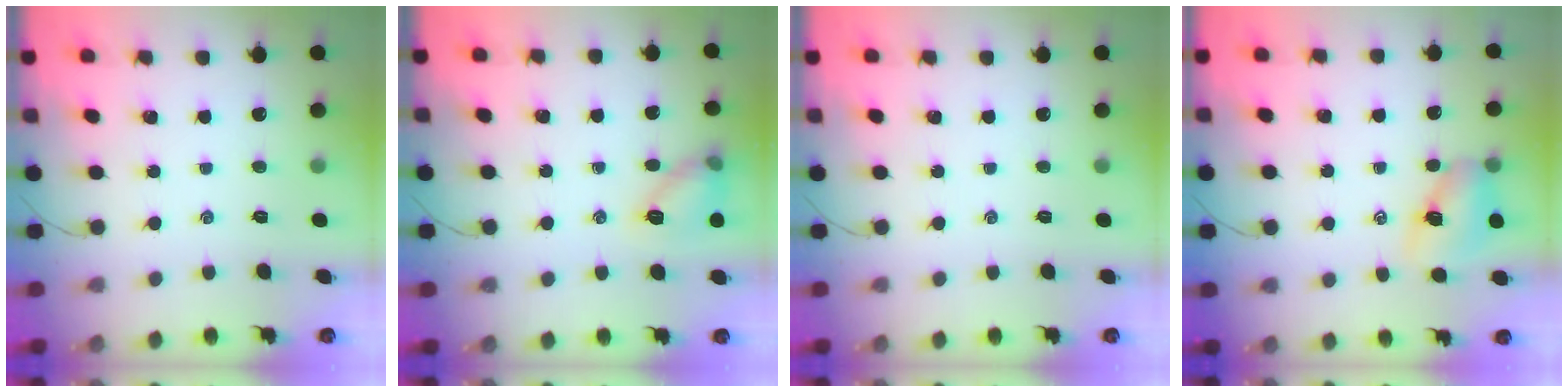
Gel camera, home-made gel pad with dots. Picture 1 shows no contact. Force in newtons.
{"total": 10.5, "press": 10.5, "slide": 0.4}
{"total": 0.0}
{"total": 7.8, "press": 7.7, "slide": 1.2}